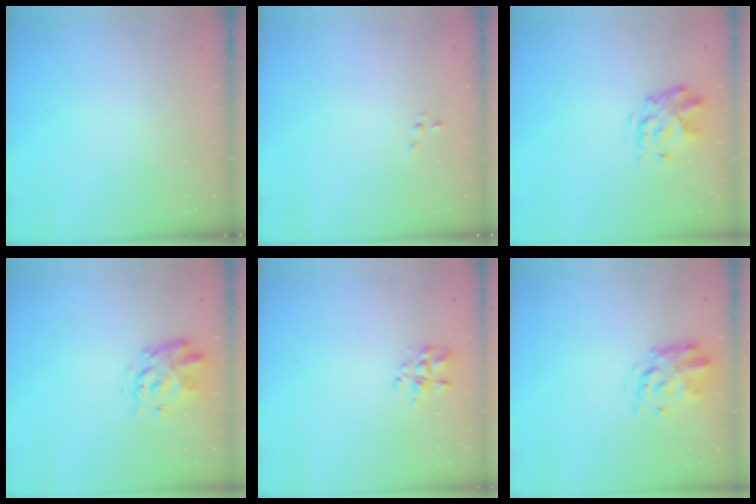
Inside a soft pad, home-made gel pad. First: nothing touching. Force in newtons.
{"total": 0.0}
{"total": 2.9, "press": 2.5, "slide": 1.5}
{"total": 3.5, "press": 3.3, "slide": 1.1}
{"total": 3.8, "press": 3.8, "slide": 0.2}
{"total": 3.6, "press": 3.5, "slide": 0.9}